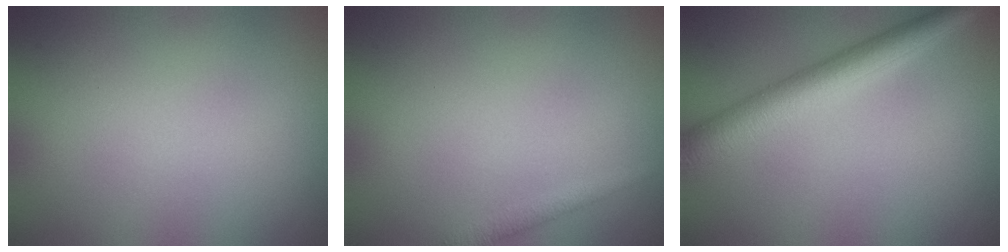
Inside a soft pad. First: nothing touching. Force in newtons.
{"total": 1.3, "press": 1.3, "slide": 0.1}
{"total": 4.9, "press": 4.9, "slide": 0.1}